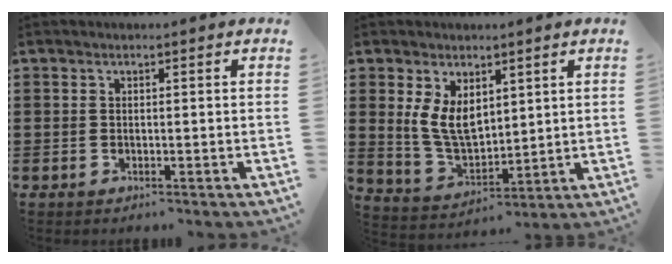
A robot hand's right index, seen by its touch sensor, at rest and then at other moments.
{"total": 7.1, "force": [2.7, 4.4, 4.9], "torque": [-0.119, -0.003, 0.049]}